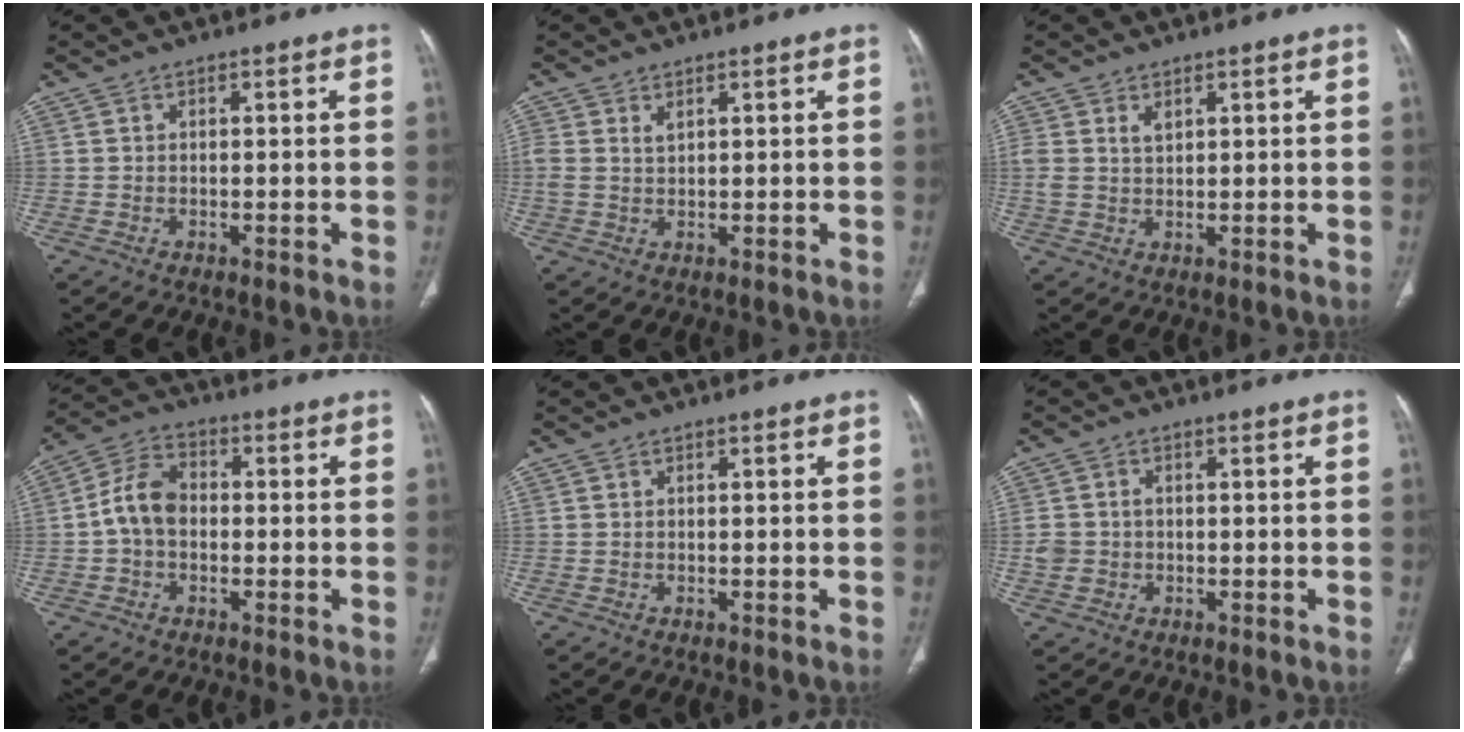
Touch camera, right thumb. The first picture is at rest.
{"total": 2.2, "force": [1.2, 1.2, 1.4], "torque": [-0.033, 0.001, 0.033]}
{"total": 2.9, "force": [1.4, 1.8, 1.8], "torque": [-0.033, -0.003, 0.036]}
{"total": 7.9, "force": [-0.7, 5.6, 5.5], "torque": [-0.097, 0.026, -0.024]}
{"total": 0.0}
{"total": 3.5, "force": [-0.3, 3.1, 1.6], "torque": [-0.029, 0.009, 0.000]}